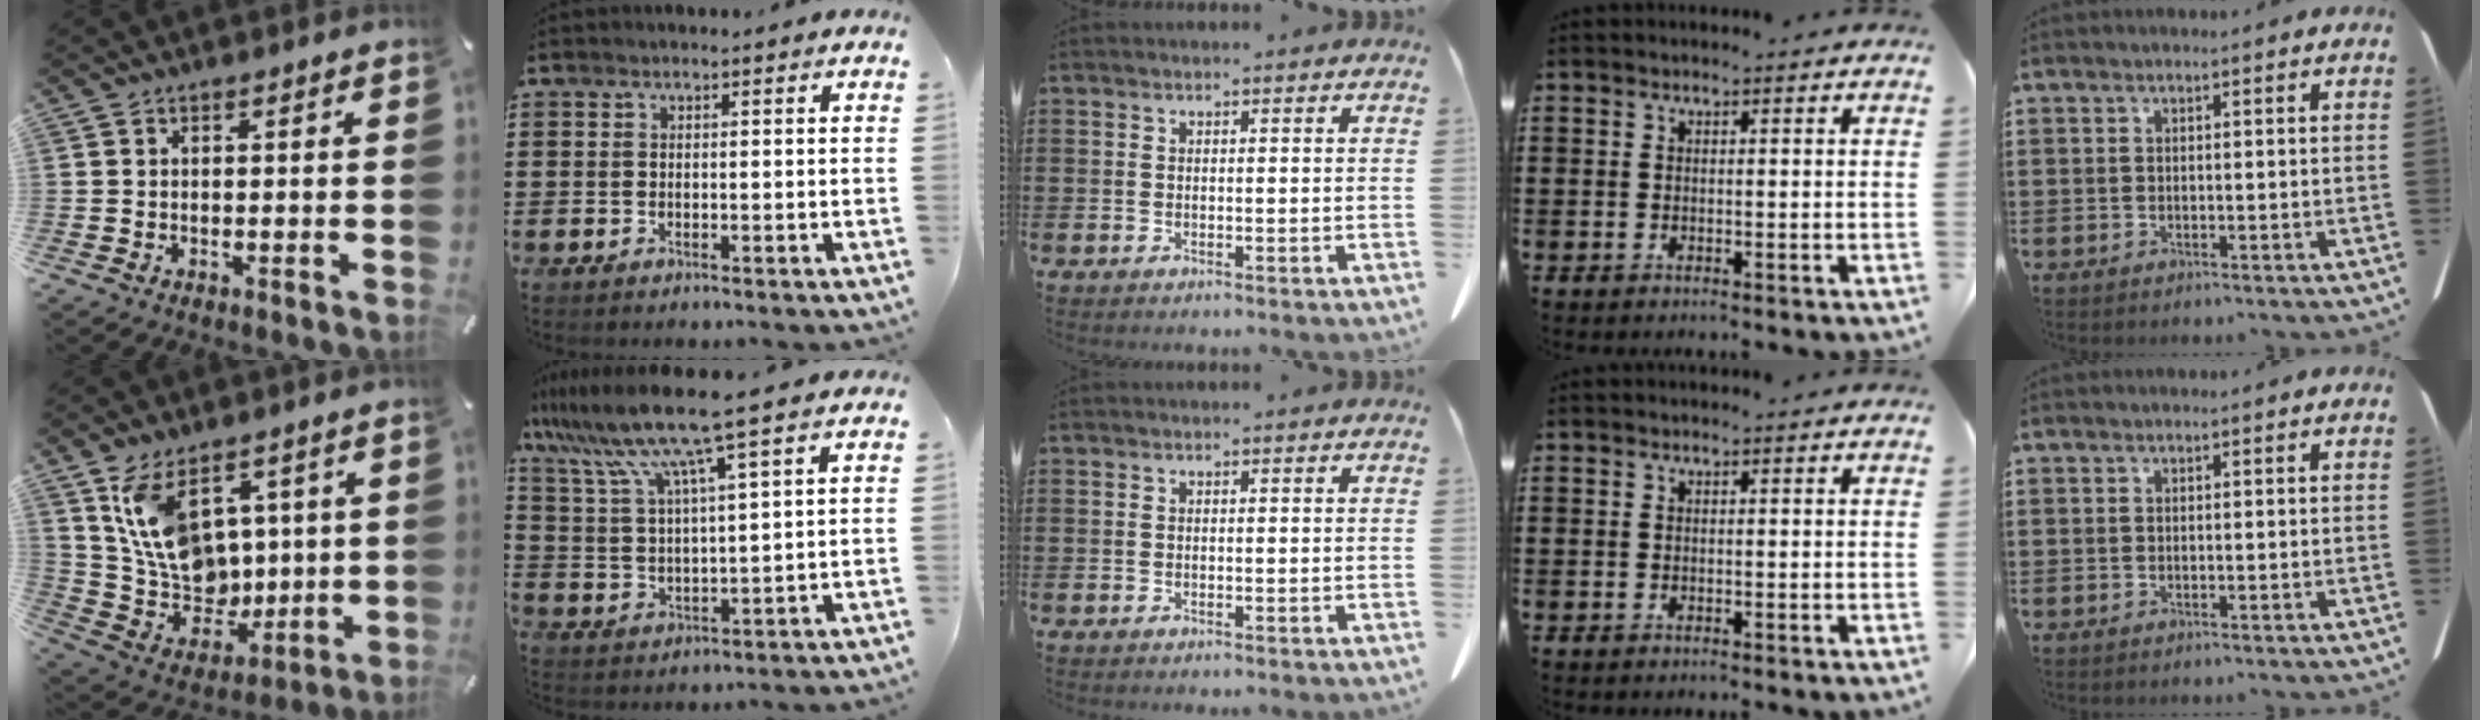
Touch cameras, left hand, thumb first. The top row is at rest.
{"thumb": {"total": 14.7, "force": [6.1, 10.7, 7.9], "torque": [-0.166, -0.029, 0.125]}, "index": {"total": 10.6, "force": [8.1, -0.4, 6.8], "torque": [-0.168, -0.044, 0.130]}}